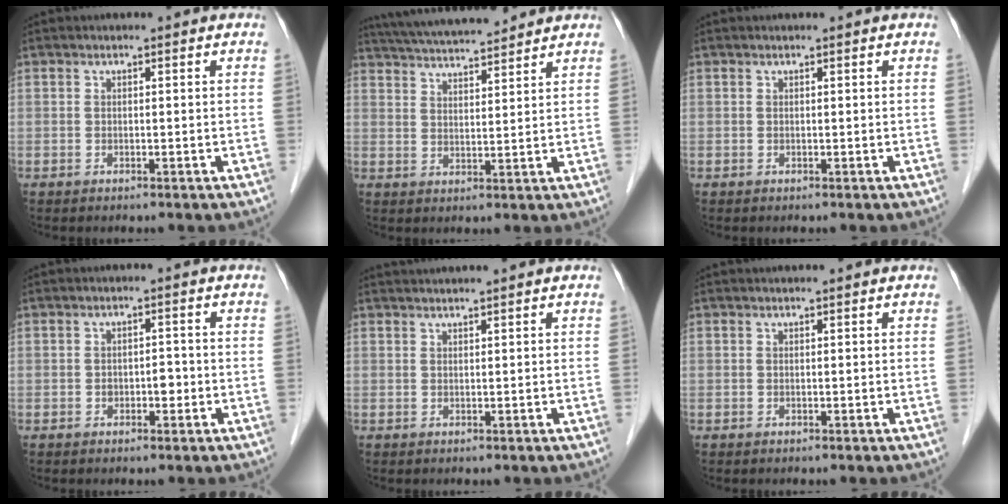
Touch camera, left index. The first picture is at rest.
{"total": 12.3, "force": [11.3, 1.0, 4.9], "torque": [-0.092, 0.025, 0.181]}
{"total": 0.6, "force": [0.6, 0.0, 0.3], "torque": [-0.003, 0.006, 0.011]}
{"total": 1.8, "force": [-0.6, 1.1, 1.3], "torque": [-0.017, 0.003, -0.006]}
{"total": 3.5, "force": [3.1, -0.7, 1.4], "torque": [-0.013, 0.026, 0.054]}
{"total": 0.9, "force": [0.8, -0.1, 0.4], "torque": [-0.005, 0.009, 0.017]}